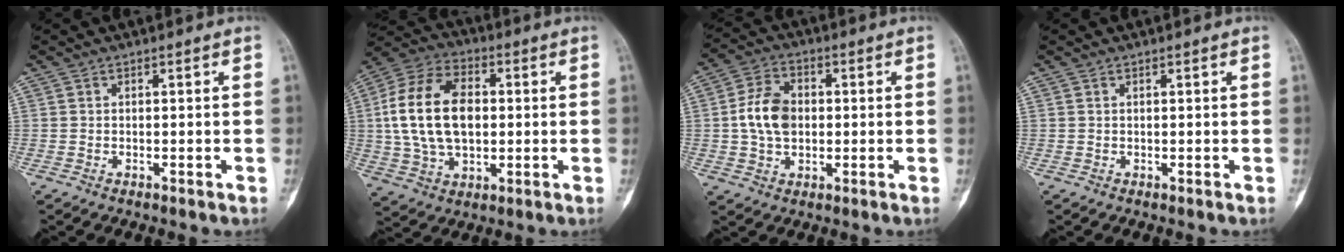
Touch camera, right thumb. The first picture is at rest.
{"total": 17.9, "force": [1.3, 11.3, 13.8], "torque": [-0.253, 0.017, 0.025]}
{"total": 9.0, "force": [0.1, 6.4, 6.4], "torque": [-0.103, 0.012, -0.004]}
{"total": 0.0}